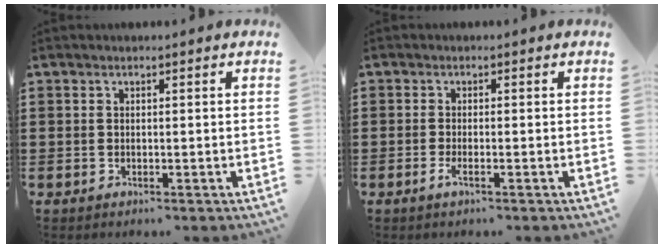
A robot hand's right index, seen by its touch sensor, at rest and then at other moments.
{"total": 1.5, "force": [-0.6, 0.2, 1.3], "torque": [-0.031, -0.006, -0.014]}